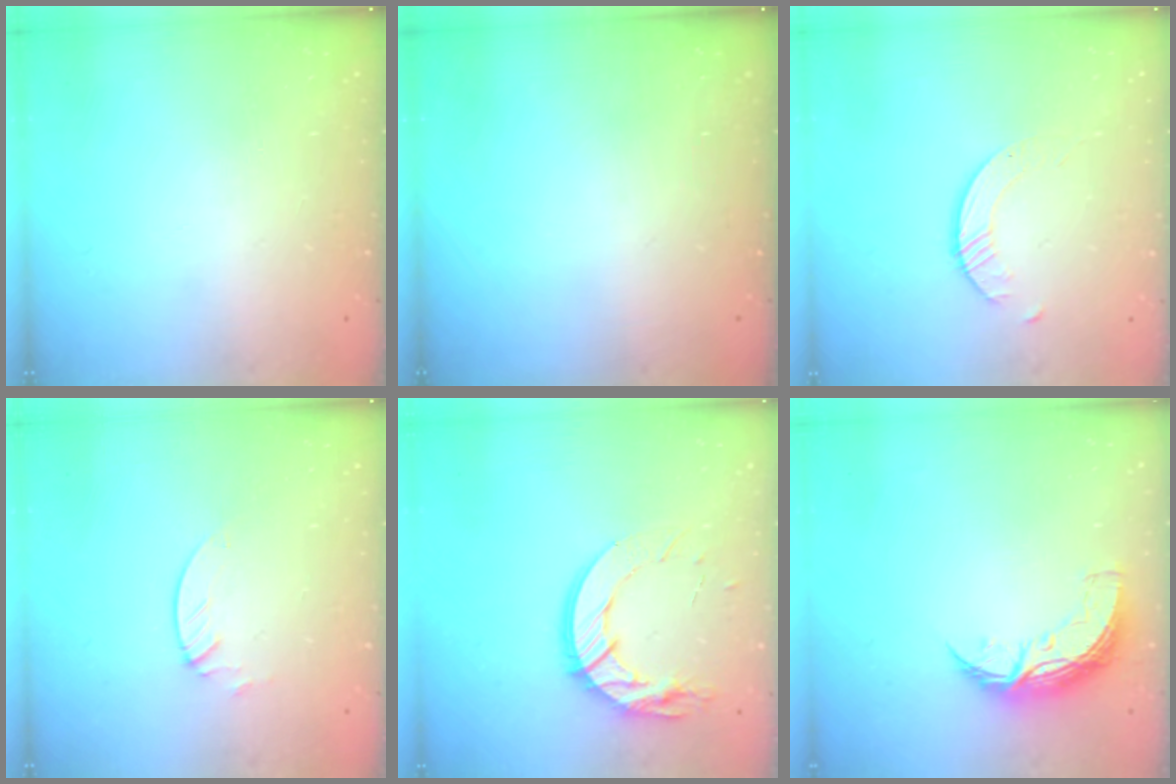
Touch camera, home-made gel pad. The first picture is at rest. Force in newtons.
{"total": 0.0}
{"total": 1.7, "press": 1.7, "slide": 0.2}
{"total": 2.1, "press": 2.1, "slide": 0.2}
{"total": 13.8, "press": 13.8, "slide": 1.0}
{"total": 8.4, "press": 8.4, "slide": 0.3}